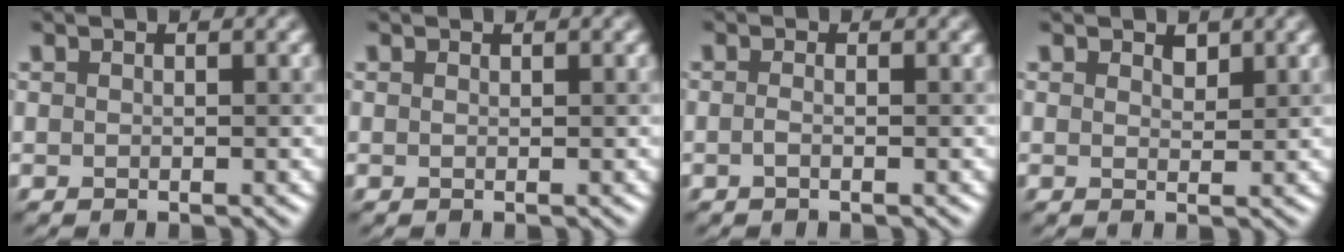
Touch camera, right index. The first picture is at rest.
{"total": 0.0}
{"total": 0.8, "force": [-0.3, 0.2, 0.7], "torque": [-0.016, -0.004, -0.008]}
{"total": 1.1, "force": [0.8, 0.5, 0.4], "torque": [-0.008, -0.001, 0.014]}